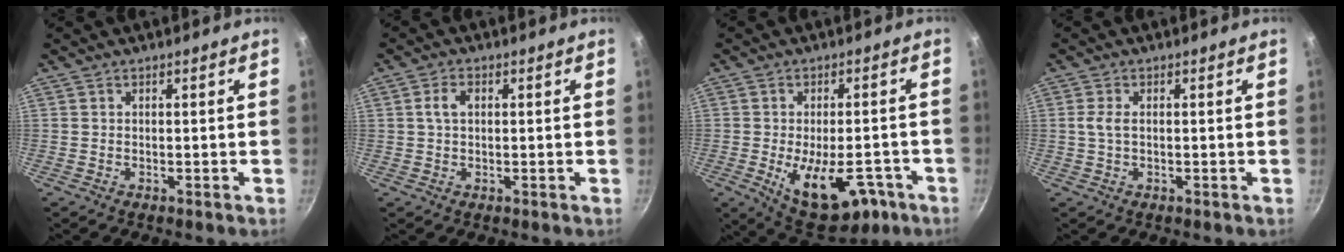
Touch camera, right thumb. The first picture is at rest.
{"total": 3.1, "force": [0.7, 1.9, 2.3], "torque": [-0.036, 0.006, 0.010]}
{"total": 14.4, "force": [-5.2, 7.5, 11.1], "torque": [-0.124, 0.007, -0.058]}
{"total": 2.3, "force": [0.1, 1.1, 2.0], "torque": [-0.048, 0.004, -0.001]}